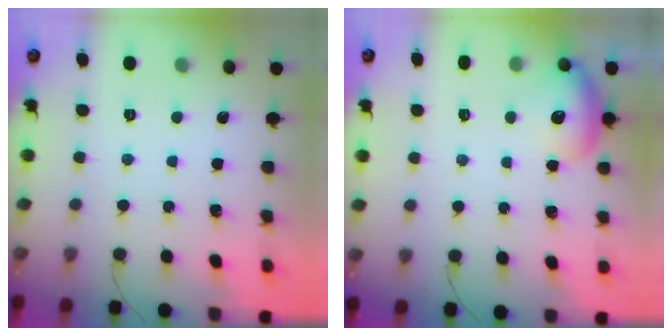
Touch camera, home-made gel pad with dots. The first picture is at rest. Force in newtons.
{"total": 13.0, "press": 11.7, "slide": 5.5}